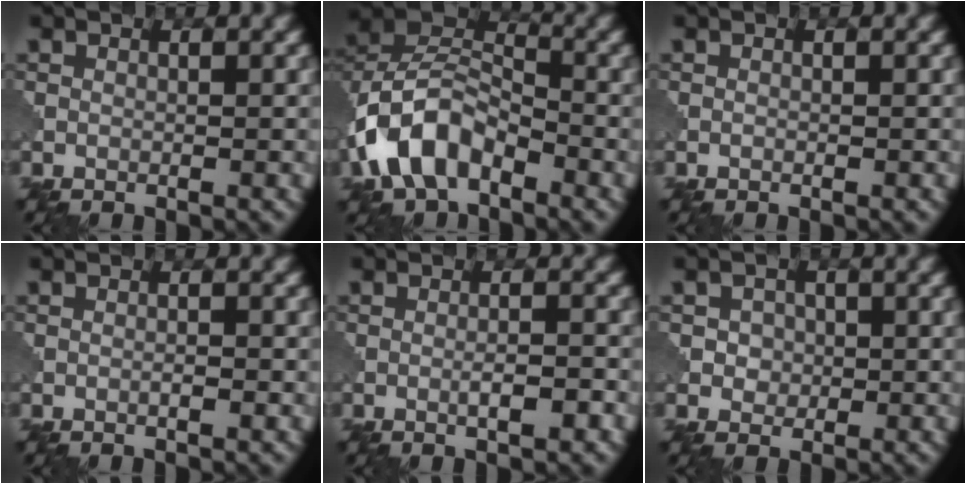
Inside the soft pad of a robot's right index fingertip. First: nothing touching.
{"total": 8.0, "force": [-3.6, 4.7, 5.3], "torque": [-0.108, 0.011, -0.081]}
{"total": 0.0}
{"total": 0.8, "force": [-0.3, 0.1, 0.7], "torque": [-0.014, 0.001, -0.006]}
{"total": 2.1, "force": [-0.8, 0.3, 2.0], "torque": [-0.031, 0.005, -0.013]}
{"total": 2.0, "force": [0.2, 1.9, 0.8], "torque": [-0.005, 0.002, 0.003]}